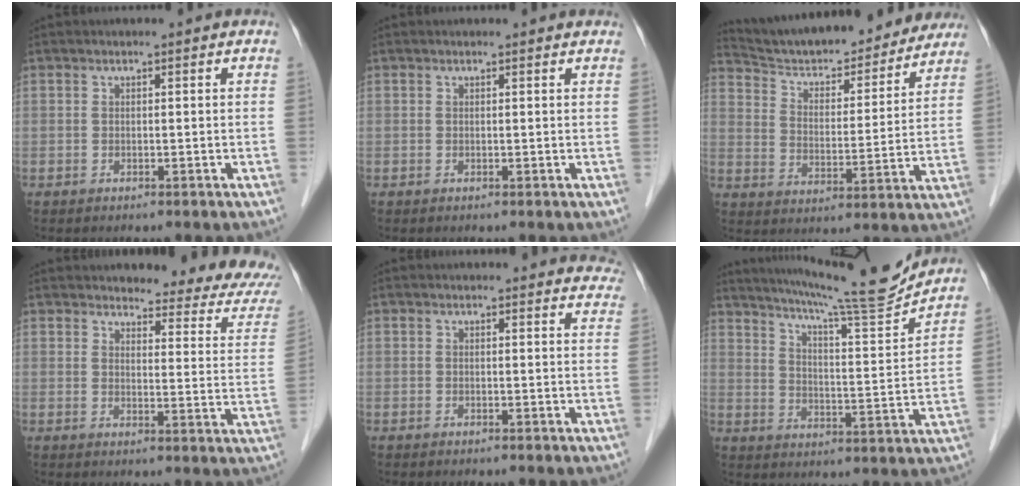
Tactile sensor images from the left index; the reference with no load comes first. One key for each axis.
{"total": 1.9, "fx": 1.8, "fy": 0.2, "fz": 0.2, "tx": -0.012, "ty": 0.003, "tz": 0.013}
{"total": 21.7, "fx": 20.1, "fy": 4.4, "fz": 6.9, "tx": -0.103, "ty": -0.002, "tz": 0.286}
{"total": 15.0, "fx": 13.5, "fy": 3.3, "fz": 5.6, "tx": -0.034, "ty": -0.051, "tz": 0.127}
{"total": 9.2, "fx": 8.7, "fy": 2.6, "fz": 1.3, "tx": 0.023, "ty": -0.007, "tz": 0.065}
{"total": 16.6, "fx": 15.3, "fy": -0.9, "fz": 6.2, "tx": -0.106, "ty": -0.034, "tz": 0.219}